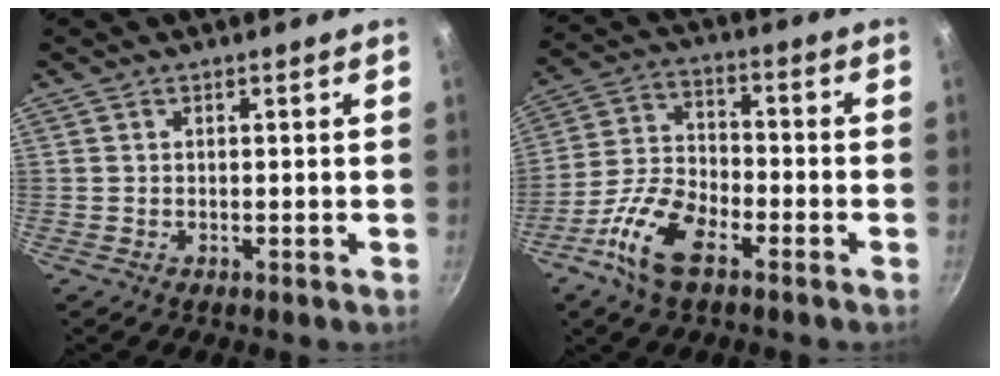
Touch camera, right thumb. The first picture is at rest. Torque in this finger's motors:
{"motor_torque": [0.23, 0.52, 1.52, -0.99, 0.36]}